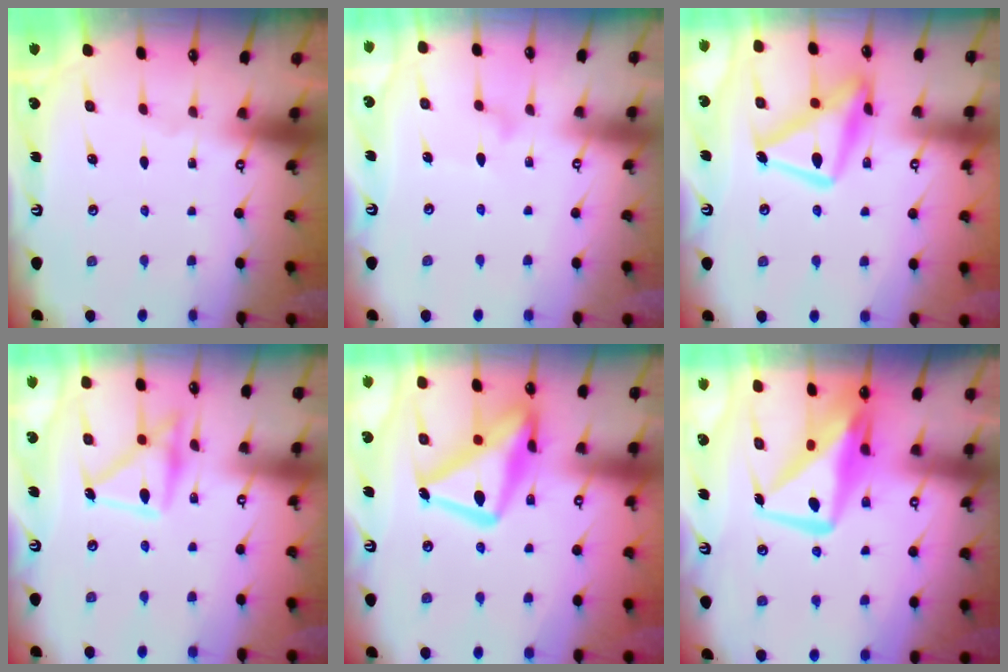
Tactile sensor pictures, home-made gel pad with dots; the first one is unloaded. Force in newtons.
{"total": 7.5, "press": 7.4, "slide": 0.5}
{"total": 17.4, "press": 17.4, "slide": 1.5}
{"total": 18.0, "press": 18.0, "slide": 1.1}
{"total": 20.5, "press": 20.4, "slide": 1.7}
{"total": 12.9, "press": 12.8, "slide": 1.5}